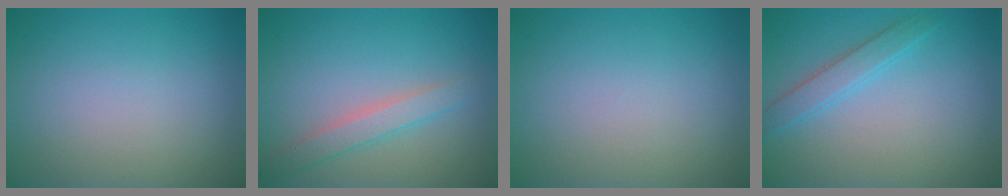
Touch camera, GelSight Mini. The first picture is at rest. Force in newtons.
{"total": 2.3, "press": 2.3, "slide": 0.1}
{"total": 0.0}
{"total": 2.2, "press": 2.1, "slide": 0.2}